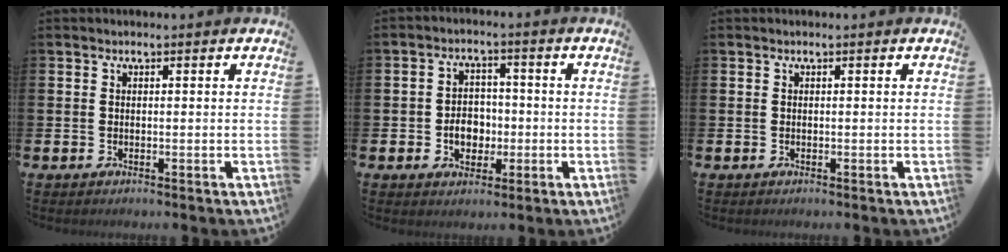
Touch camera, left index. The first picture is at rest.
{"total": 4.4, "force": [-0.9, 3.4, 2.5], "torque": [-0.032, -0.001, -0.025]}
{"total": 0.0}